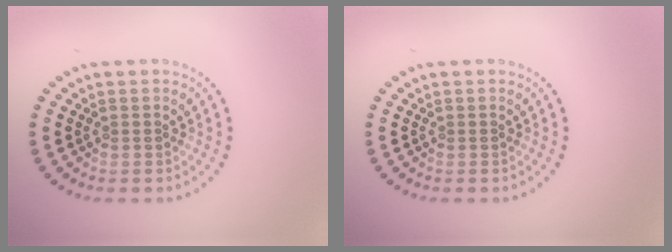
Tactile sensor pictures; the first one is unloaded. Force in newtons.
{"total": 0.0}